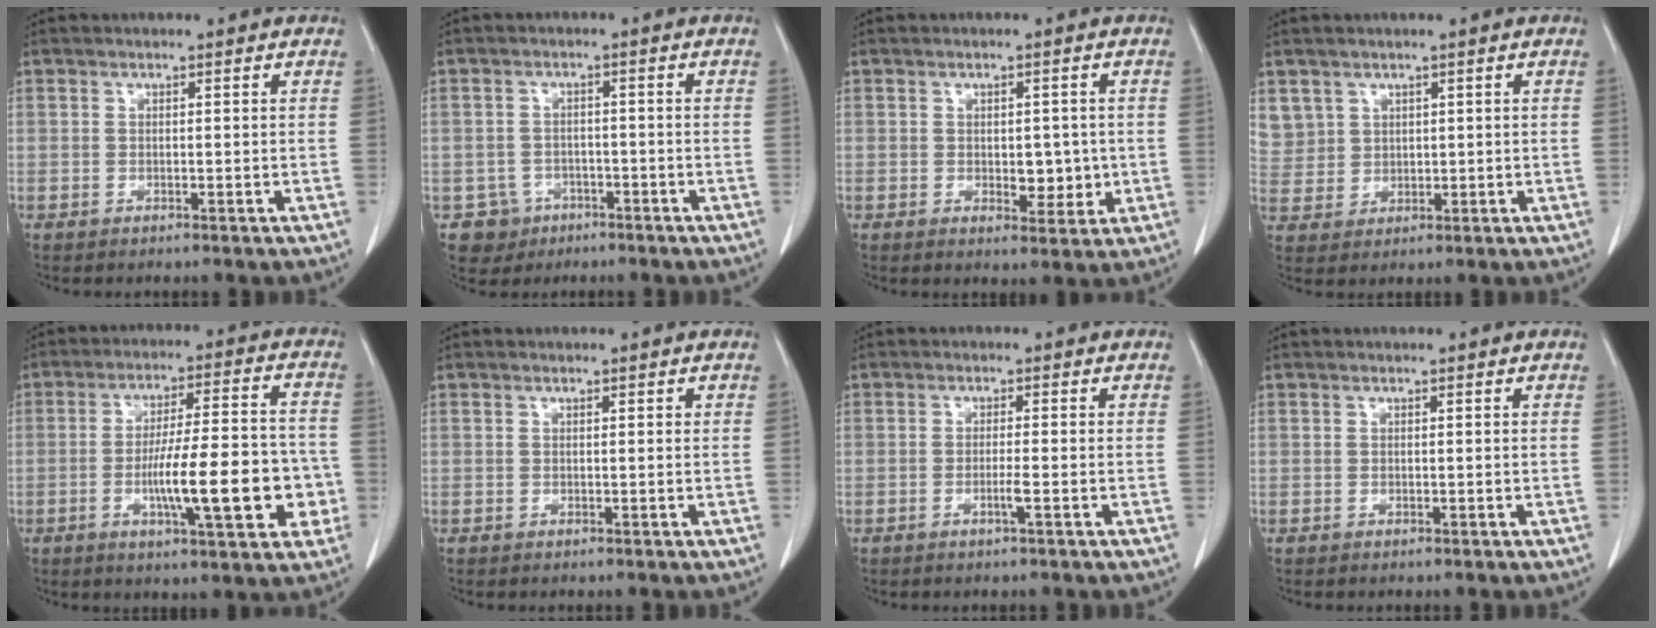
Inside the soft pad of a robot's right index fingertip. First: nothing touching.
{"total": 4.7, "force": [-2.3, 4.1, -0.1], "torque": [0.004, 0.012, -0.034]}
{"total": 4.6, "force": [-0.5, 2.6, 3.8], "torque": [-0.042, -0.003, 0.001]}
{"total": 6.7, "force": [3.2, 5.9, 0.4], "torque": [-0.014, 0.013, 0.079]}
{"total": 15.1, "force": [-3.9, 2.9, 14.3], "torque": [-0.223, 0.014, -0.056]}
{"total": 0.0}
{"total": 1.9, "force": [-0.9, -0.3, 1.7], "torque": [-0.035, -0.002, -0.017]}
{"total": 0.0}